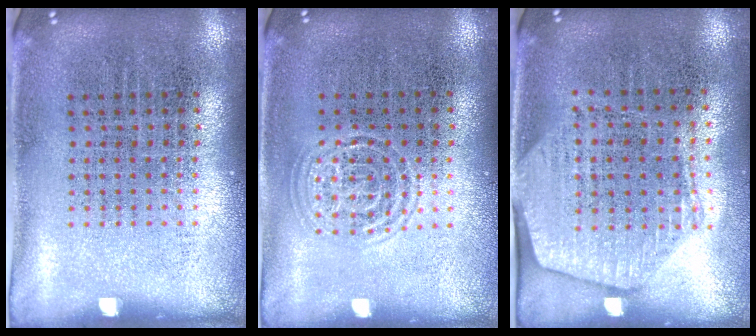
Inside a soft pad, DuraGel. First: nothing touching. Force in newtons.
{"total": 1.4, "press": 1.3, "slide": 0.3}
{"total": 1.7, "press": 1.5, "slide": 0.8}